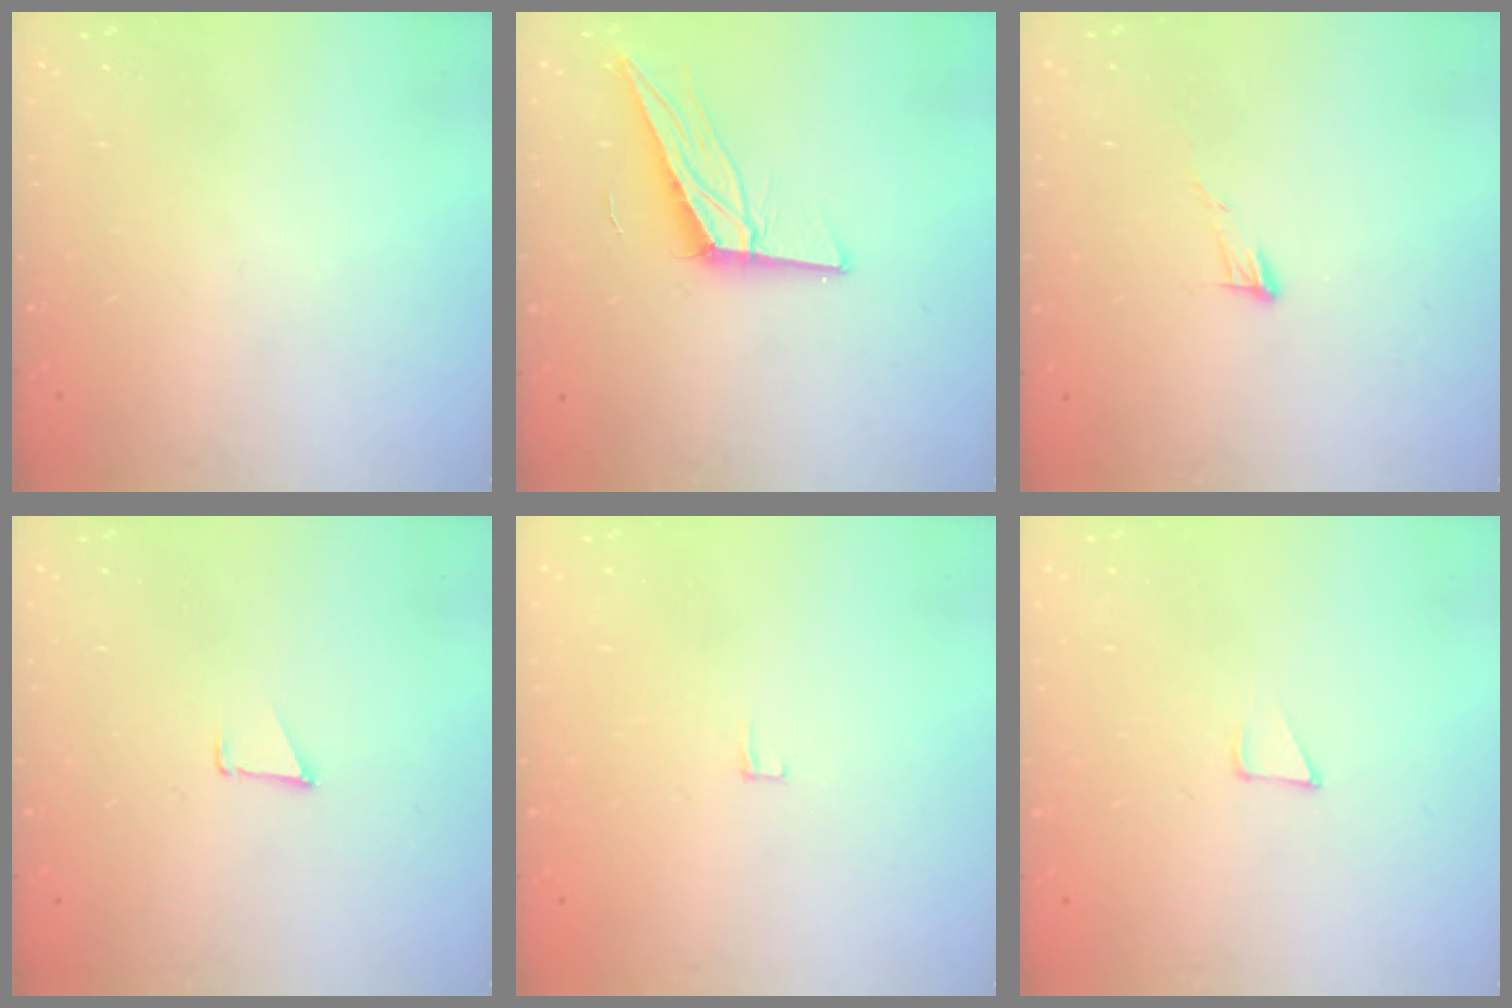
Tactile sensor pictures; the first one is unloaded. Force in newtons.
{"total": 12.7, "press": 12.6, "slide": 1.2}
{"total": 4.0, "press": 4.0, "slide": 0.3}
{"total": 0.9, "press": 0.8, "slide": 0.1}
{"total": 3.4, "press": 3.3, "slide": 0.3}
{"total": 2.8, "press": 2.8, "slide": 0.2}